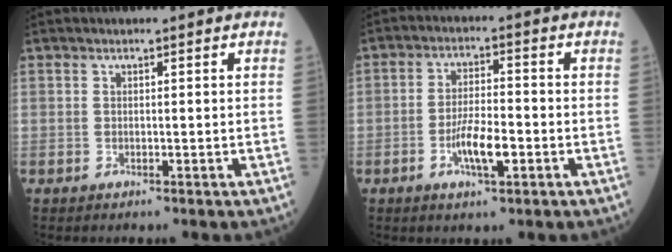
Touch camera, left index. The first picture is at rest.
{"total": 6.0, "force": [-2.3, 1.4, 5.3], "torque": [-0.104, -0.001, -0.043]}